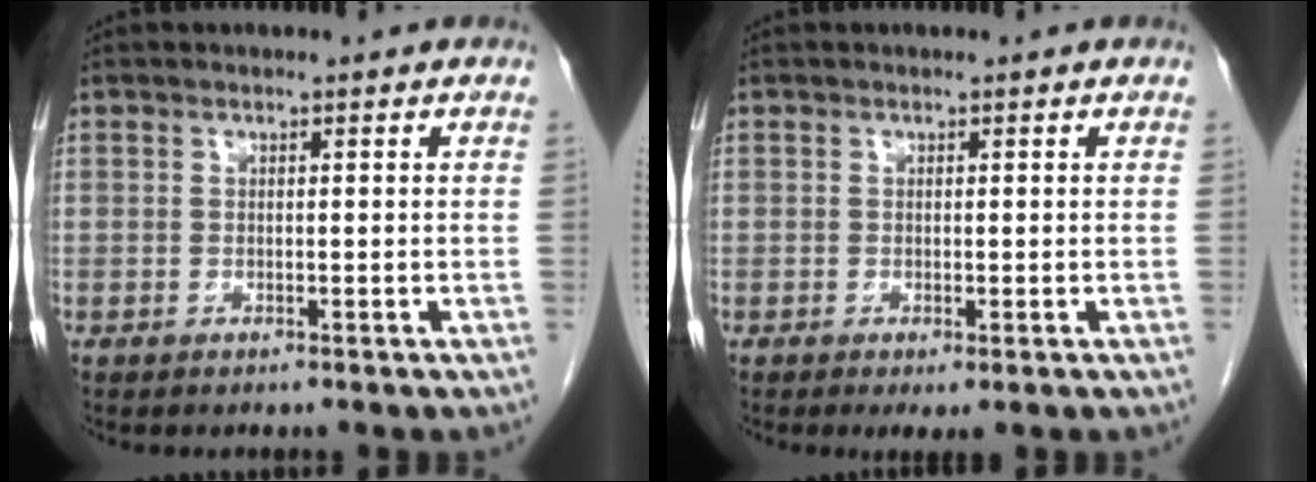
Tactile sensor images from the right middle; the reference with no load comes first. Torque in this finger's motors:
{"motor_torque": [0.78, -0.32, 0.17, 0.06]}